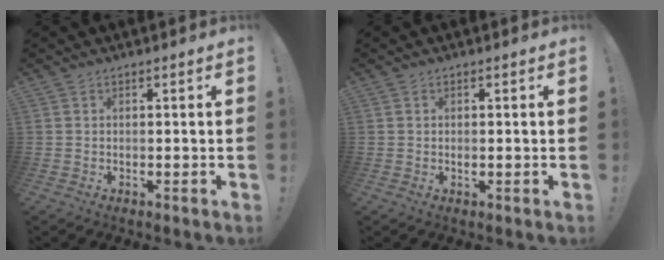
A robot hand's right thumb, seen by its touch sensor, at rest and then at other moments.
{"total": 0.8, "force": [-0.1, 0.2, 0.8], "torque": [-0.014, -0.001, -0.002]}